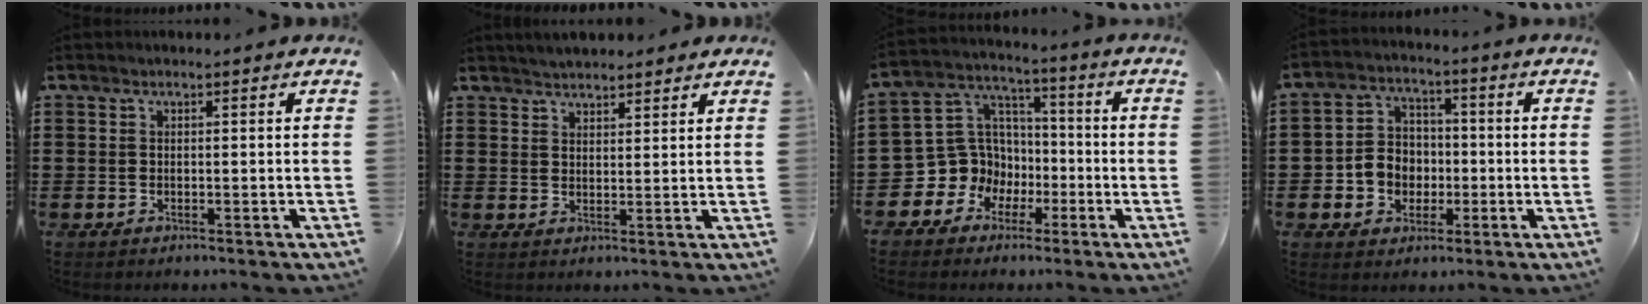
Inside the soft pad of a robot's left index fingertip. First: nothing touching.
{"total": 2.8, "force": [2.7, 0.3, 0.1], "torque": [-0.009, -0.002, 0.052]}
{"total": 9.2, "force": [-2.4, 8.8, 1.1], "torque": [-0.074, -0.002, -0.041]}
{"total": 5.7, "force": [-1.3, 5.3, 1.7], "torque": [-0.048, 0.022, -0.023]}